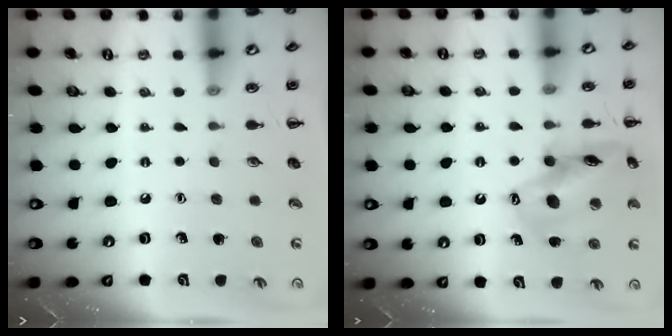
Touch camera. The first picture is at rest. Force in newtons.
{"total": 15.1, "press": 14.7, "slide": 3.4}